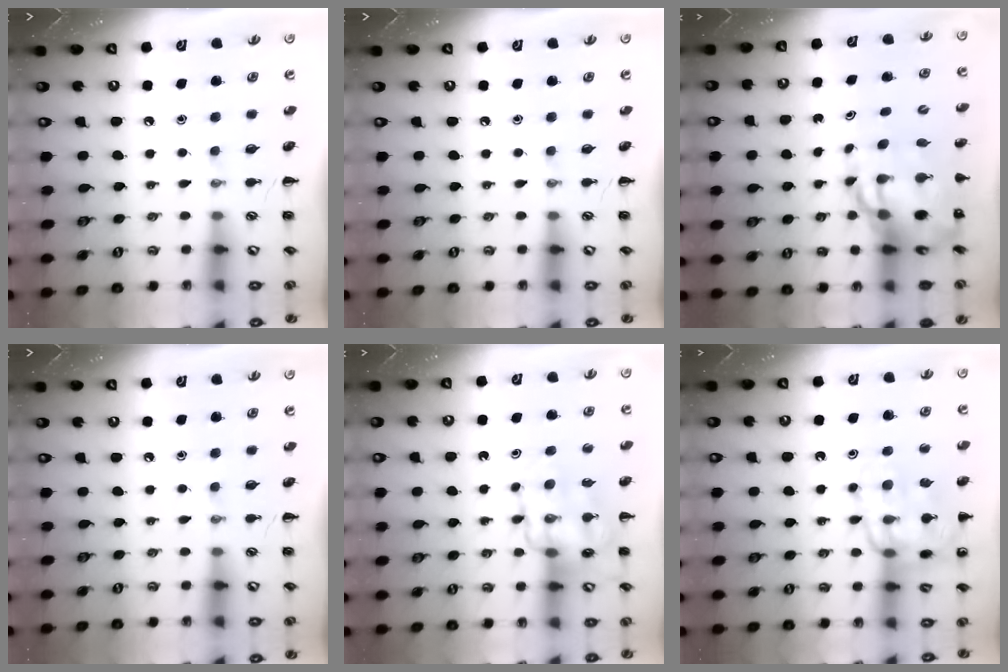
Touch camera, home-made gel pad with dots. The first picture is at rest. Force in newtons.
{"total": 0.0}
{"total": 11.7, "press": 11.2, "slide": 3.2}
{"total": 0.0}
{"total": 12.7, "press": 12.5, "slide": 2.4}
{"total": 17.3, "press": 17.1, "slide": 2.4}